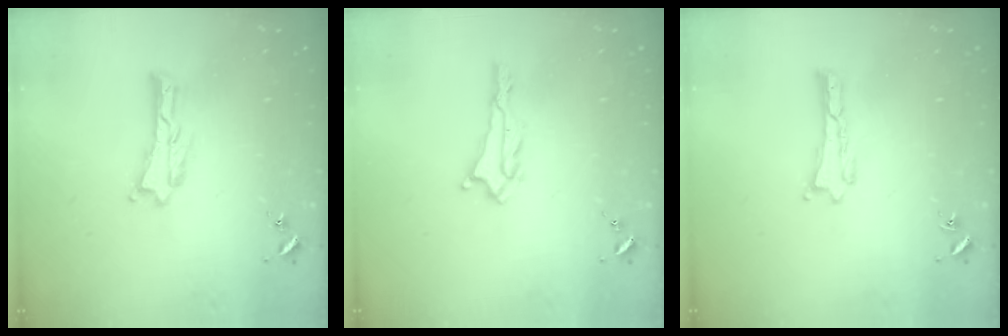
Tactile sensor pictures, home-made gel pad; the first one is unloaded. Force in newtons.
{"total": 1.0, "press": 1.0, "slide": 0.1}
{"total": 0.0}